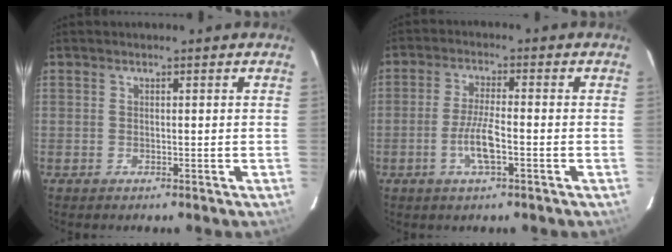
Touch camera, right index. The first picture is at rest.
{"total": 5.6, "force": [-2.1, 0.8, 5.2], "torque": [-0.103, -0.001, -0.041]}